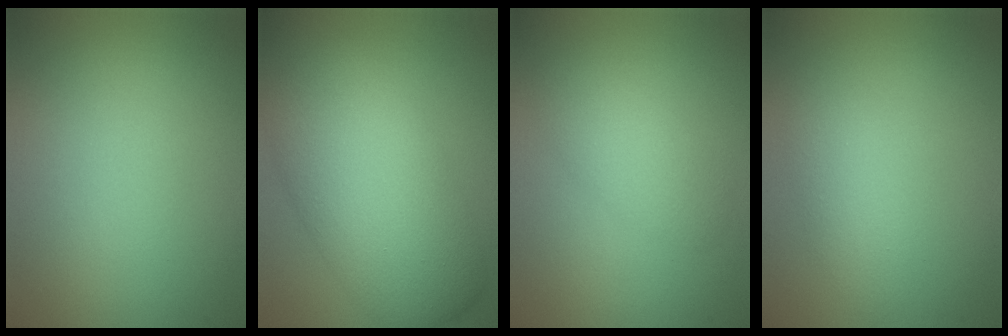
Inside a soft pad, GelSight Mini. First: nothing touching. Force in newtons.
{"total": 9.3, "press": 9.3, "slide": 0.6}
{"total": 2.4, "press": 2.4, "slide": 0.1}
{"total": 1.9, "press": 1.9, "slide": 0.0}